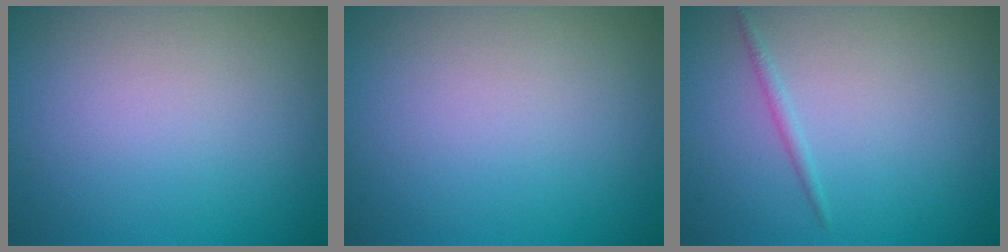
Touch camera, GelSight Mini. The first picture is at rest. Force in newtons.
{"total": 0.0}
{"total": 0.8, "press": 0.8, "slide": 0.0}